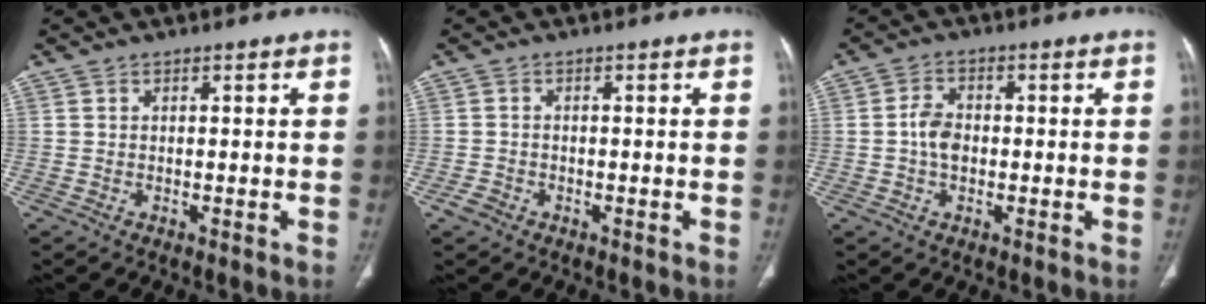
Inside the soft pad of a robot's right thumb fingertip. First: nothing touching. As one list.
[{"total": 1.8, "force": [-1.0, 1.4, 0.6], "torque": [-0.013, 0.006, -0.017]}, {"total": 4.4, "force": [-0.4, 3.1, 3.1], "torque": [-0.056, 0.011, -0.012]}]